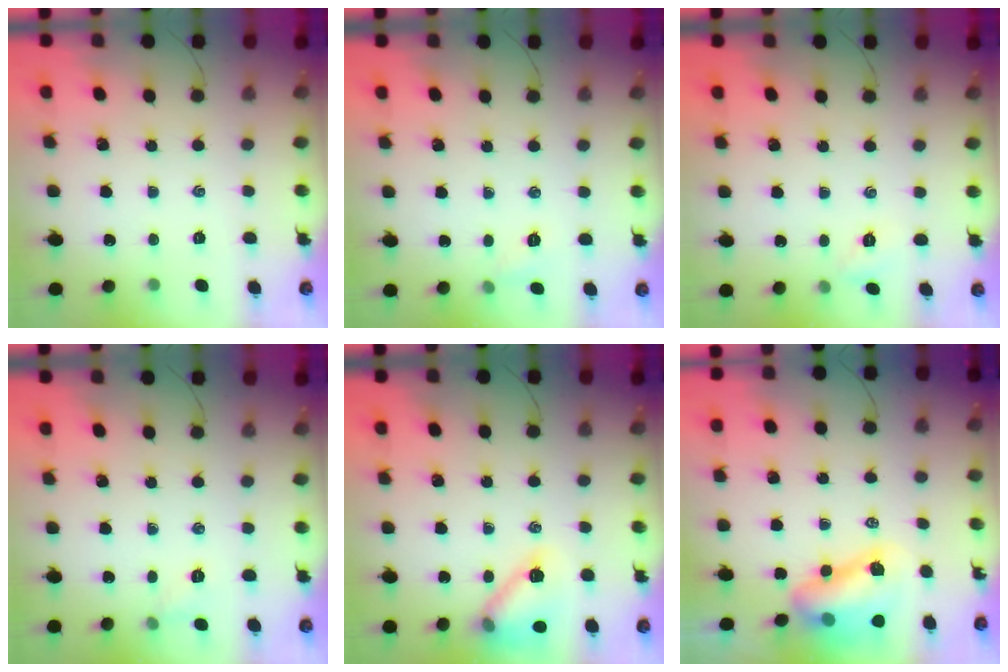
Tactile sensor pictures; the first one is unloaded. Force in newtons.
{"total": 4.5, "press": 4.3, "slide": 1.3}
{"total": 2.1, "press": 2.0, "slide": 0.6}
{"total": 4.7, "press": 4.5, "slide": 1.4}
{"total": 14.2, "press": 14.2, "slide": 0.9}
{"total": 10.8, "press": 10.3, "slide": 3.0}